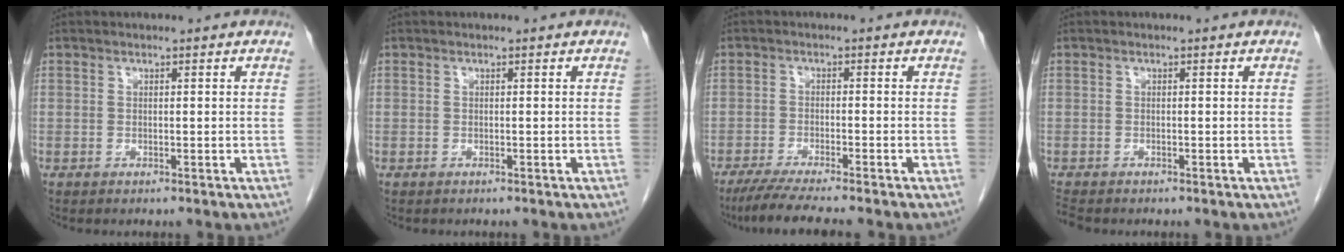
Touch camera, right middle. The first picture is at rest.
{"total": 0.0}
{"total": 7.4, "force": [-6.2, -0.4, 4.0], "torque": [-0.060, -0.022, -0.103]}
{"total": 1.7, "force": [-1.6, 0.4, 0.5], "torque": [-0.018, -0.009, -0.028]}